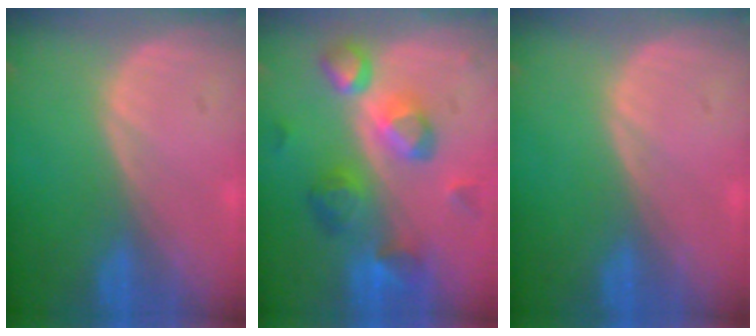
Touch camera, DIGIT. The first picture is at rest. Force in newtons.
{"total": 9.4, "press": 8.3, "slide": 4.4}
{"total": 0.0}